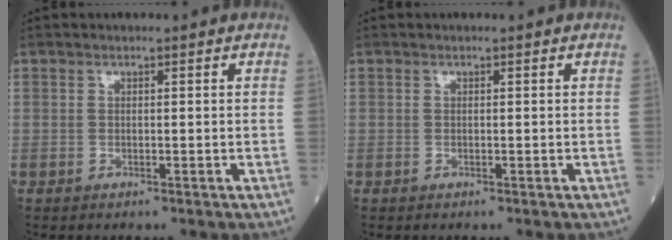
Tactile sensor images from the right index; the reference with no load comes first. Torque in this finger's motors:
{"motor_torque": [0.00, 0.00, 0.00, 0.00]}